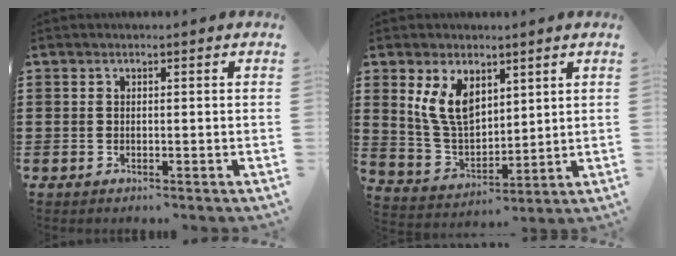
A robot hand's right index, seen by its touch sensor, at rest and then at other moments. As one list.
[{"total": 8.5, "force": [3.8, 5.1, 5.7], "torque": [-0.148, 0.001, 0.067]}]